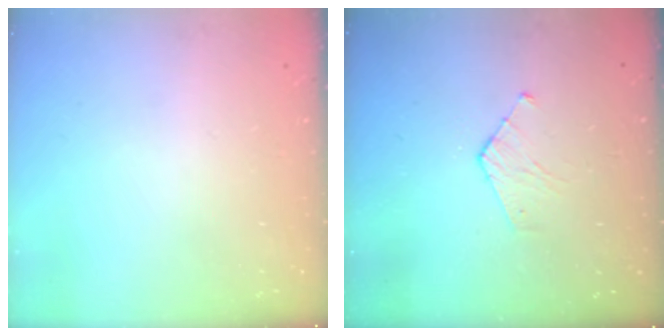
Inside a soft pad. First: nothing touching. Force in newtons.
{"total": 2.8, "press": 2.8, "slide": 0.3}